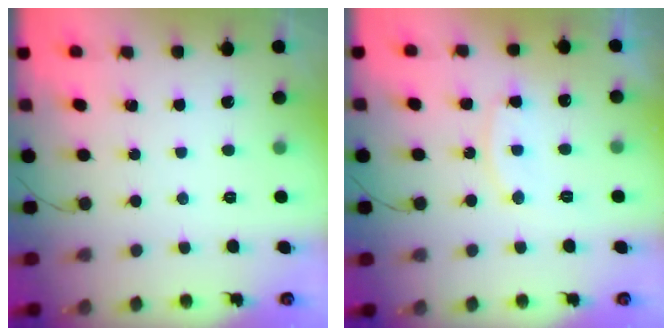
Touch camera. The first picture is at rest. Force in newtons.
{"total": 10.0, "press": 9.9, "slide": 0.5}